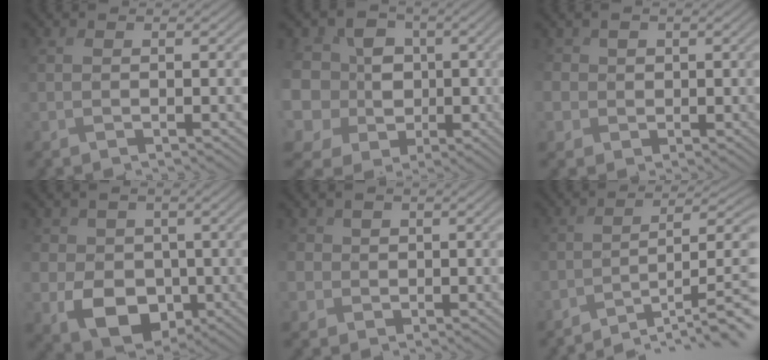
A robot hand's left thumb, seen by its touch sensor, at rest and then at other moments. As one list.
[{"total": 12.8, "force": [1.2, 12.1, 4.0], "torque": [-0.174, 0.015, 0.017]}, {"total": 2.9, "force": [0.5, 2.6, -1.3], "torque": [0.008, 0.002, 0.011]}, {"total": 6.0, "force": [-1.3, 5.5, 2.0], "torque": [-0.056, -0.021, -0.018]}, {"total": 2.6, "force": [0.4, 2.0, -1.5], "torque": [0.016, 0.001, 0.013]}, {"total": 10.5, "force": [-7.6, 2.5, 6.9], "torque": [-0.084, 0.007, -0.093]}]